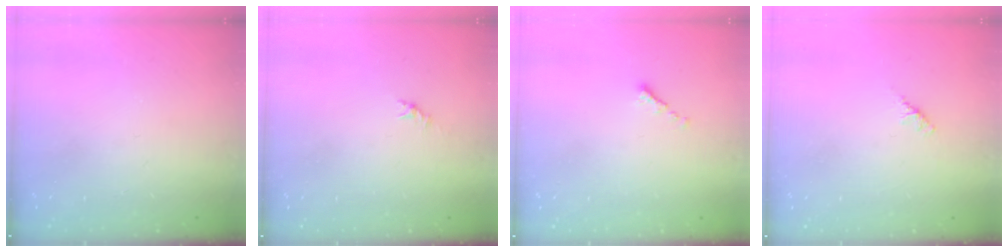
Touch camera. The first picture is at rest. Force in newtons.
{"total": 0.0}
{"total": 0.6, "press": 0.5, "slide": 0.3}
{"total": 1.8, "press": 1.7, "slide": 0.6}